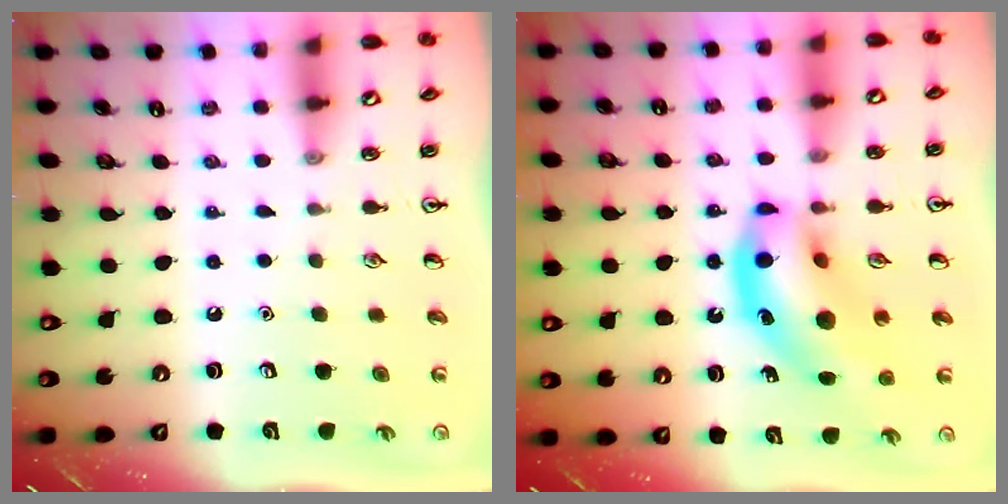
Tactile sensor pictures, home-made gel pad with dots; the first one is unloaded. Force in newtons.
{"total": 16.0, "press": 15.3, "slide": 4.6}